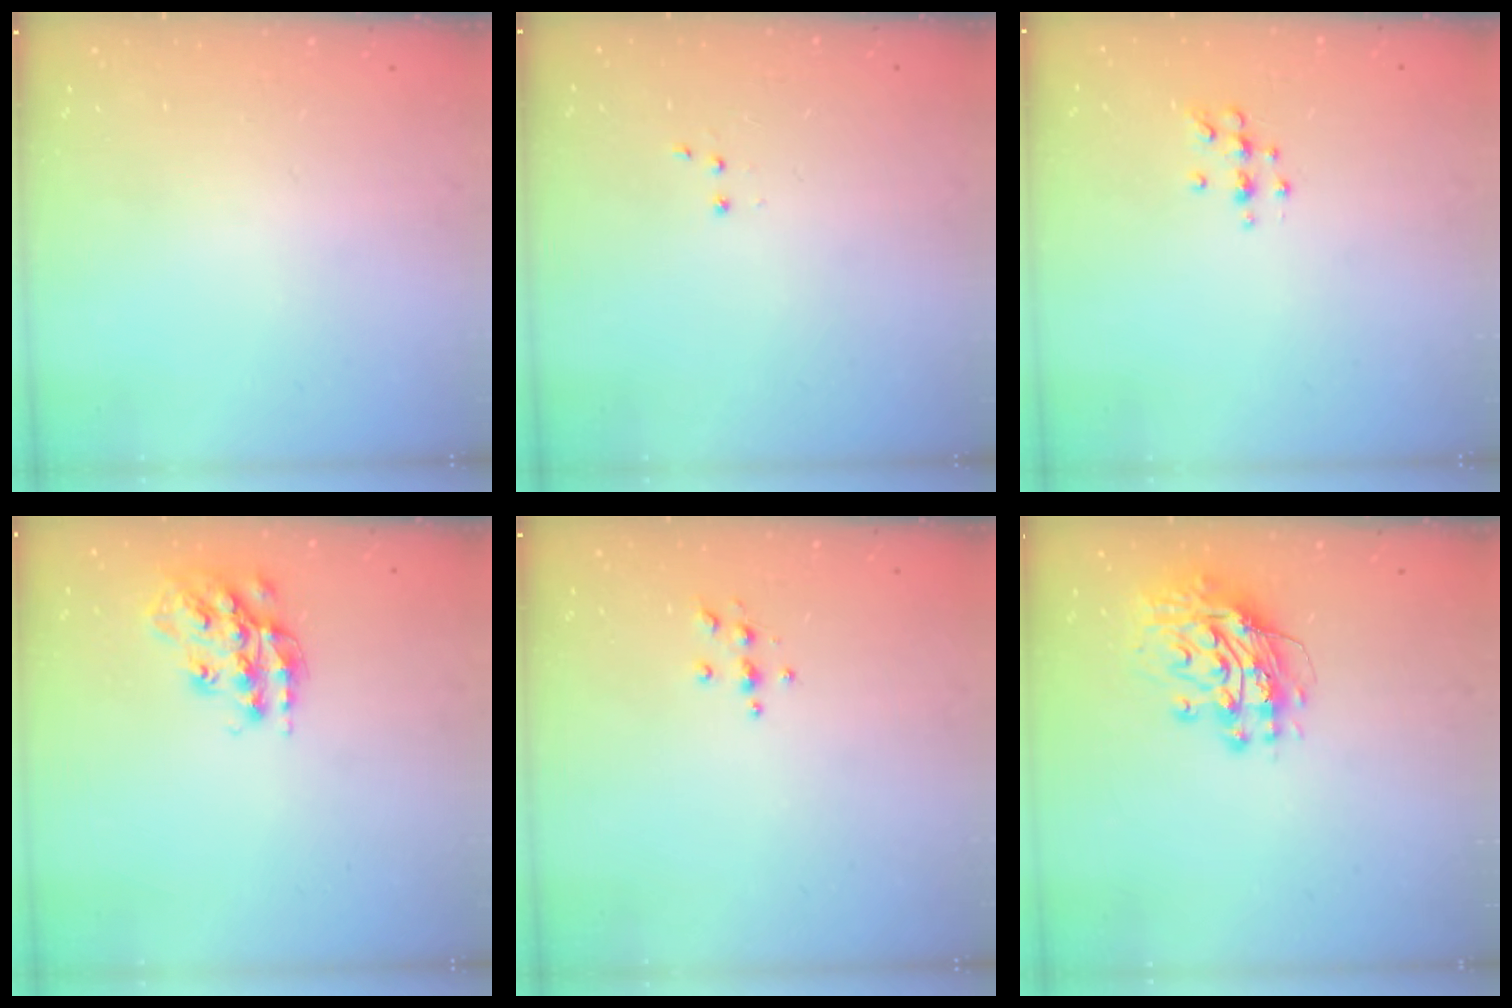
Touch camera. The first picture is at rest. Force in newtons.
{"total": 3.0, "press": 2.9, "slide": 0.7}
{"total": 7.3, "press": 7.2, "slide": 1.2}
{"total": 16.3, "press": 16.3, "slide": 0.8}
{"total": 3.9, "press": 3.8, "slide": 0.4}
{"total": 13.2, "press": 13.1, "slide": 1.2}